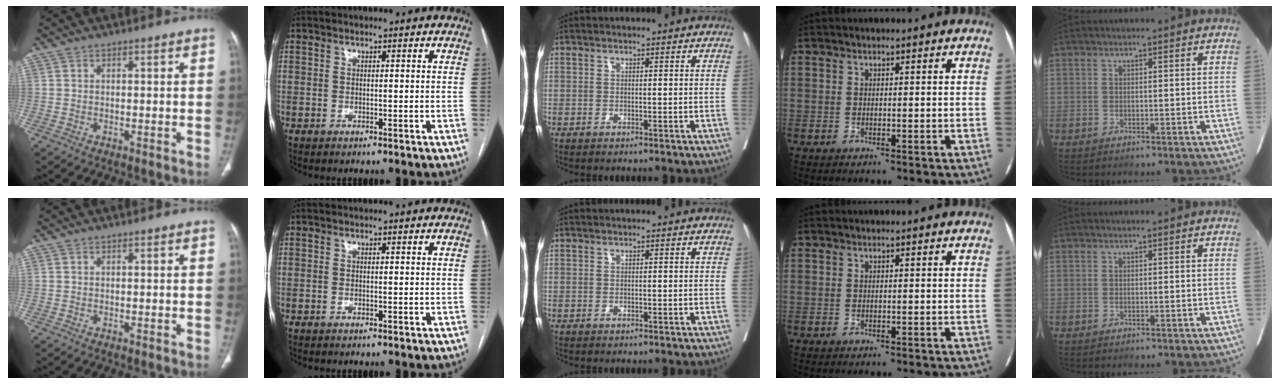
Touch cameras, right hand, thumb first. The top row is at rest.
{}